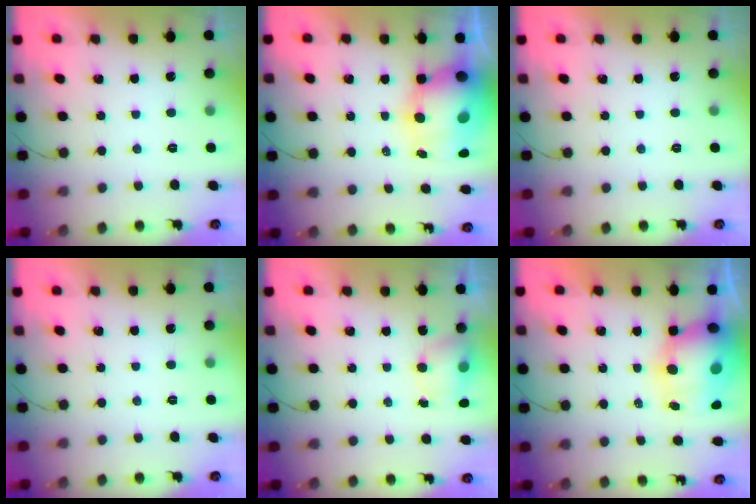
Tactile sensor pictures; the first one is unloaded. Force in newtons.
{"total": 13.1, "press": 12.7, "slide": 3.1}
{"total": 0.0}
{"total": 0.0}
{"total": 4.6, "press": 4.5, "slide": 0.4}
{"total": 13.2, "press": 12.8, "slide": 3.3}